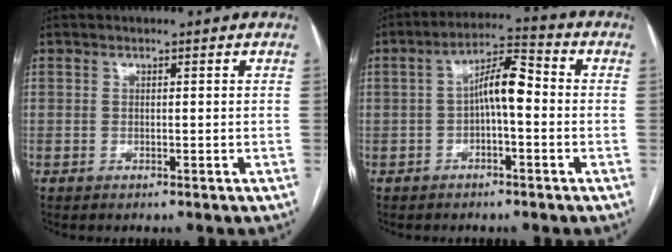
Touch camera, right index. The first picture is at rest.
{"total": 6.8, "force": [-0.5, 1.8, 6.6], "torque": [-0.116, 0.029, -0.011]}